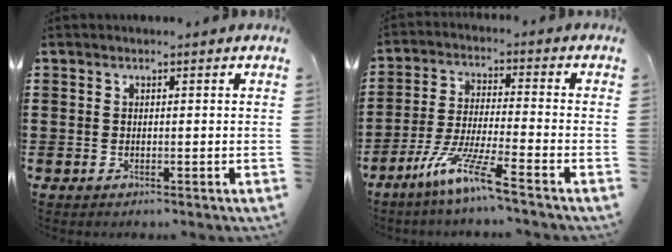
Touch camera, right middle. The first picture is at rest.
{"total": 8.7, "force": [-6.5, -0.1, 5.8], "torque": [-0.123, -0.015, -0.126]}